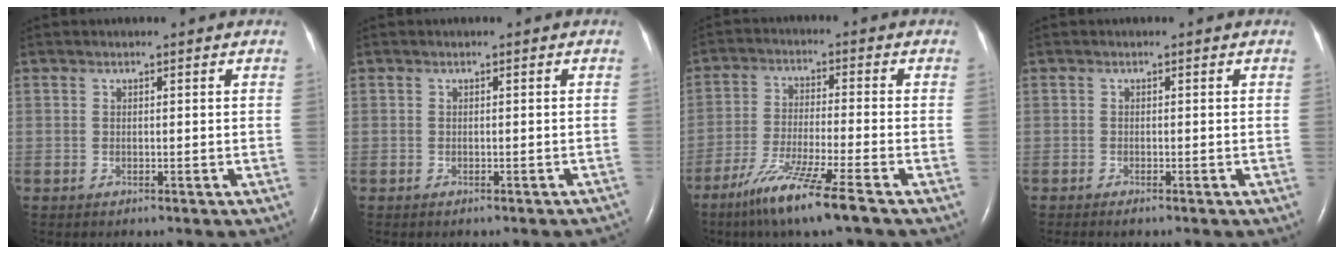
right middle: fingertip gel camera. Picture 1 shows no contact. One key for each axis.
{"total": 3.3, "fx": -2.9, "fy": 0.8, "fz": 1.3, "tx": -0.005, "ty": -0.003, "tz": -0.032}
{"total": 10.3, "fx": -6.8, "fy": -0.8, "fz": 7.7, "tx": -0.156, "ty": -0.038, "tz": -0.129}
{"total": 1.1, "fx": -0.9, "fy": 0.0, "fz": 0.6, "tx": -0.012, "ty": -0.003, "tz": -0.013}